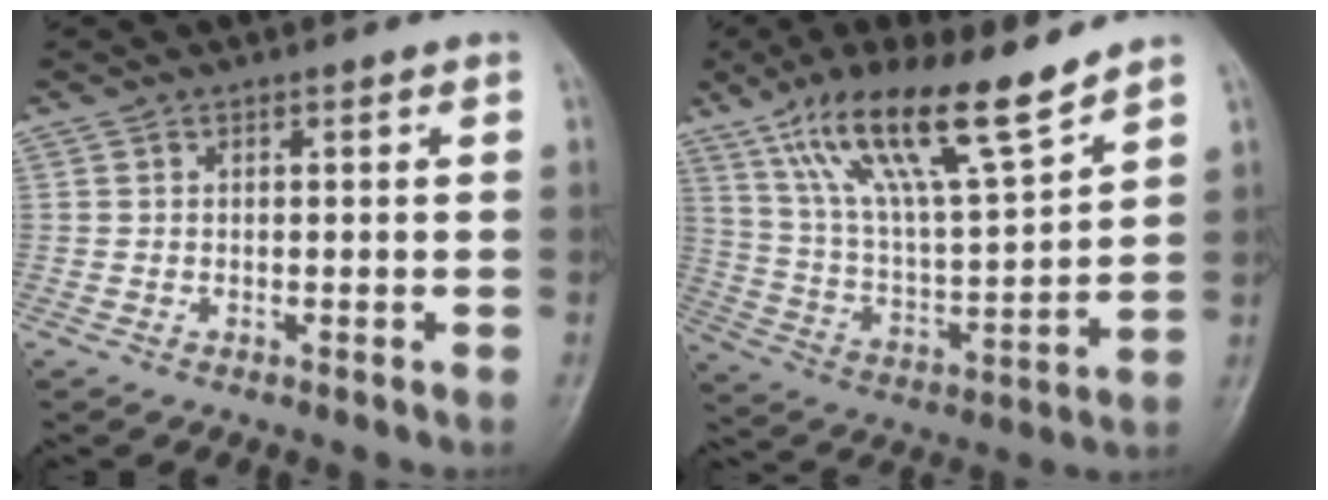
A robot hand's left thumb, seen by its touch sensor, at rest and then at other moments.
{"total": 18.3, "force": [12.6, 3.6, 12.7], "torque": [-0.209, -0.056, 0.236]}